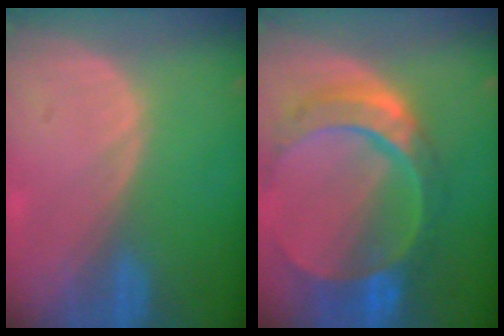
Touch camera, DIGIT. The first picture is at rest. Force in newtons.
{"total": 11.0, "press": 9.4, "slide": 5.8}